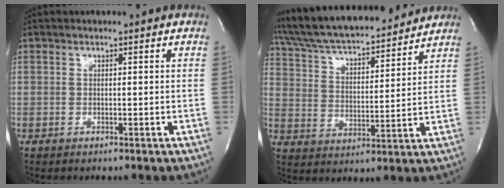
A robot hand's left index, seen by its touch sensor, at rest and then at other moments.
{"total": 20.2, "force": [18.3, 3.7, 7.6], "torque": [-0.141, 0.022, 0.291]}